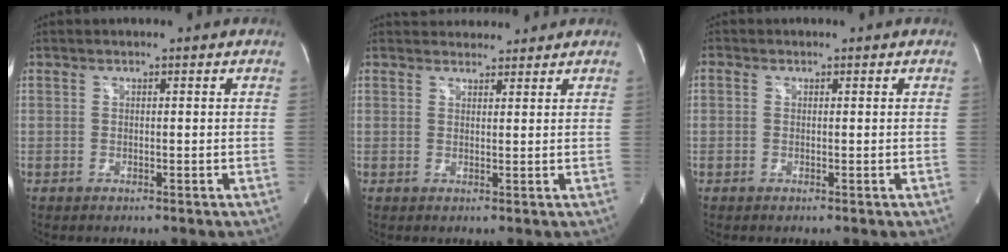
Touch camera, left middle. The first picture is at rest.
{"total": 4.7, "force": [4.4, 1.4, 0.5], "torque": [-0.006, 0.022, 0.064]}
{"total": 1.7, "force": [-0.6, -1.1, -1.2], "torque": [0.026, -0.013, -0.014]}